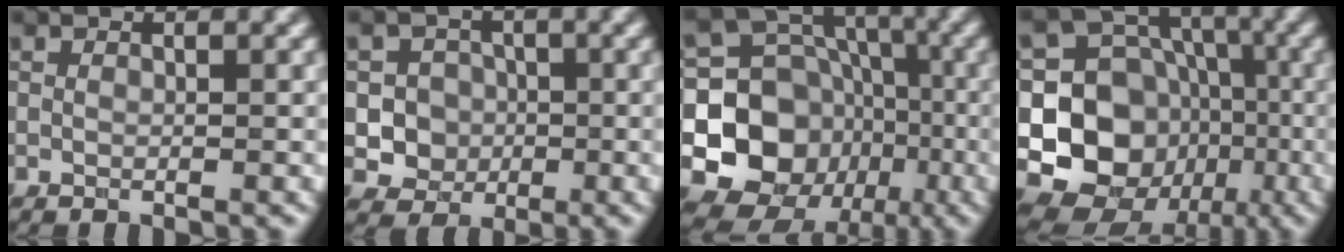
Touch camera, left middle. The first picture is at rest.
{"total": 3.5, "force": [-0.5, 3.3, 1.0], "torque": [0.001, 0.001, -0.026]}
{"total": 11.5, "force": [-2.9, 9.9, 5.1], "torque": [-0.092, -0.002, -0.075]}
{"total": 12.6, "force": [-2.8, 11.1, 5.2], "torque": [-0.102, -0.002, -0.072]}